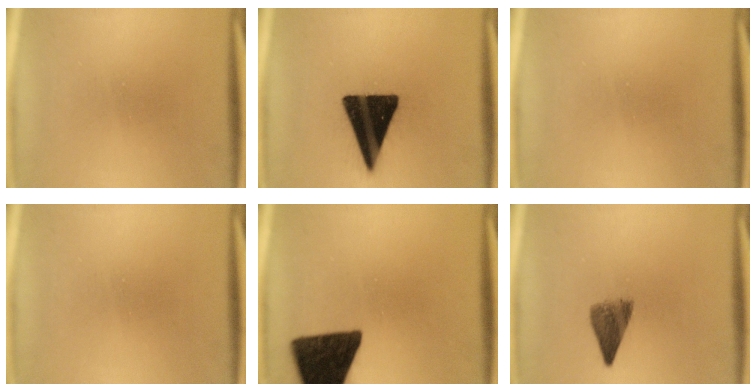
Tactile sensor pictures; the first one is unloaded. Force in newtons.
{"total": 18.8}
{"total": 0.0}
{"total": 0.0}
{"total": 15.7}
{"total": 4.7}